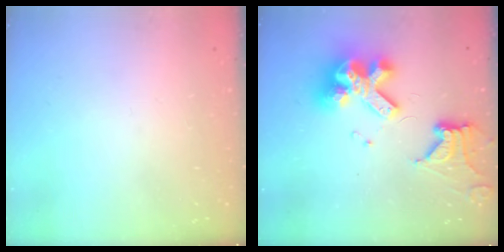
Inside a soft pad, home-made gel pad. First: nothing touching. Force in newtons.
{"total": 17.8, "press": 17.7, "slide": 1.8}